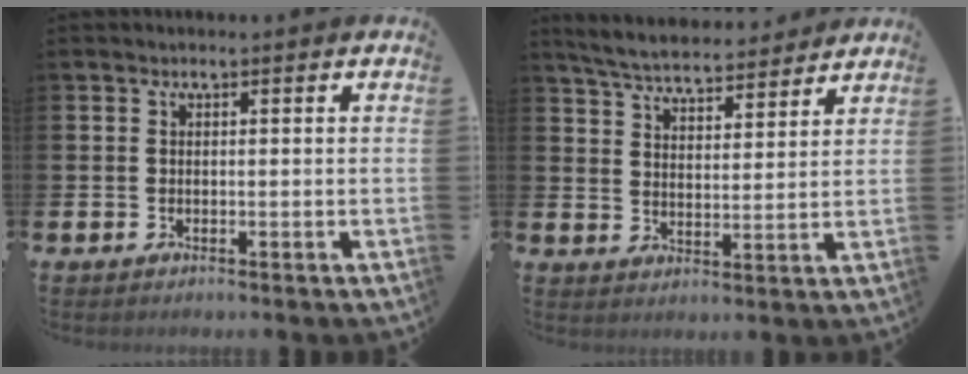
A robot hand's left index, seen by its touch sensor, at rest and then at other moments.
{"total": 5.9, "force": [5.7, 0.9, 1.1], "torque": [-0.046, -0.030, 0.101]}